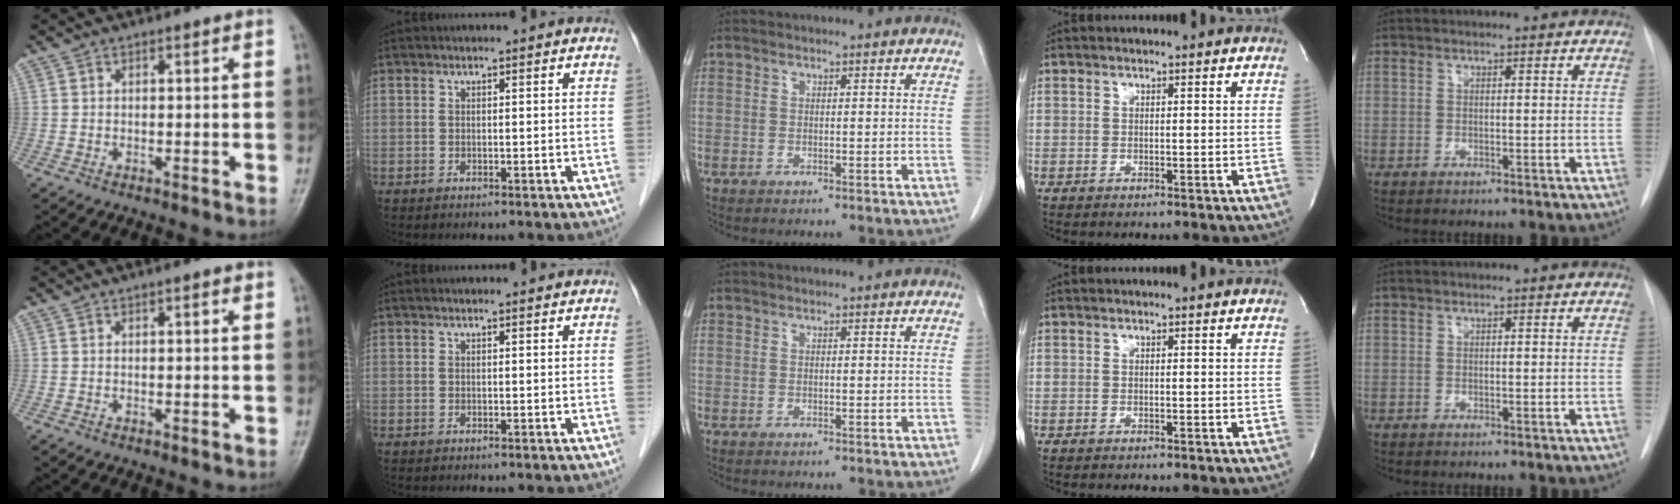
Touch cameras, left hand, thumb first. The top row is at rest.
{"thumb": {"total": 0.8, "force": [0.4, 0.2, 0.6], "torque": [-0.010, 0.000, 0.005]}, "index": {"total": 0.9, "force": [0.9, 0.0, 0.0], "torque": [-0.010, 0.001, 0.011]}}